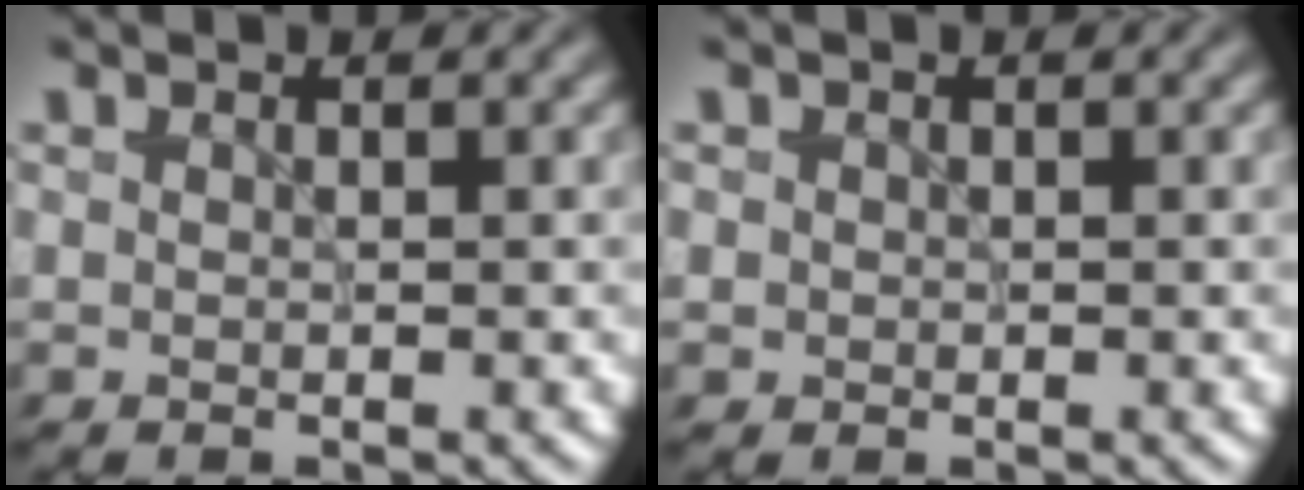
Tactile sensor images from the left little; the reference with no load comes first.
{"total": 0.7, "force": [0.1, 0.7, 0.1], "torque": [0.005, -0.001, -0.002]}